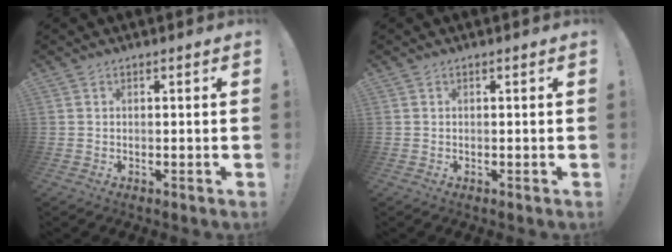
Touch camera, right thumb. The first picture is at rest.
{"total": 0.0}